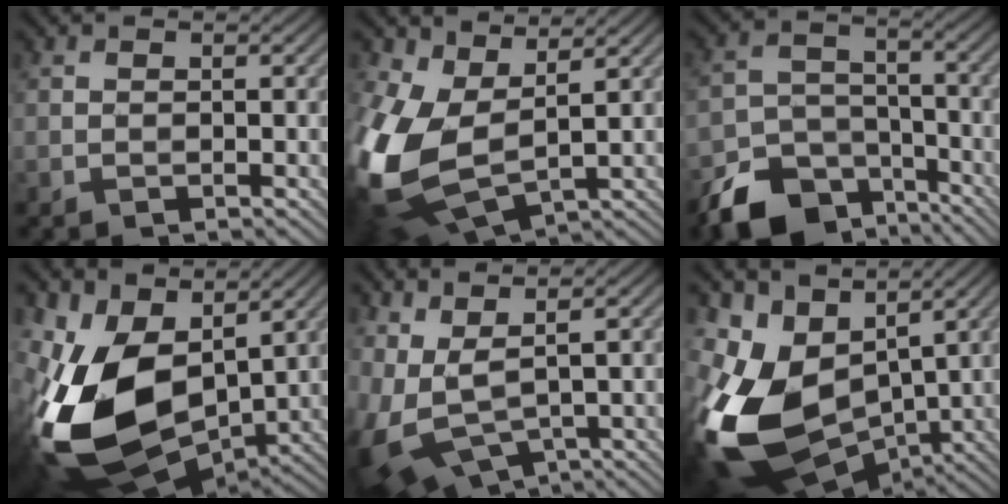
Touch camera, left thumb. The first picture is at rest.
{"total": 14.7, "force": [1.1, 9.2, 11.4], "torque": [-0.311, -0.026, 0.031]}
{"total": 11.2, "force": [-7.6, 6.5, 5.0], "torque": [-0.103, -0.021, -0.136]}
{"total": 16.6, "force": [1.1, 10.2, 13.0], "torque": [-0.310, -0.025, 0.027]}
{"total": 9.0, "force": [1.7, 4.5, 7.6], "torque": [-0.202, -0.031, 0.055]}
{"total": 16.2, "force": [-0.6, 10.9, 11.9], "torque": [-0.307, -0.031, 0.001]}